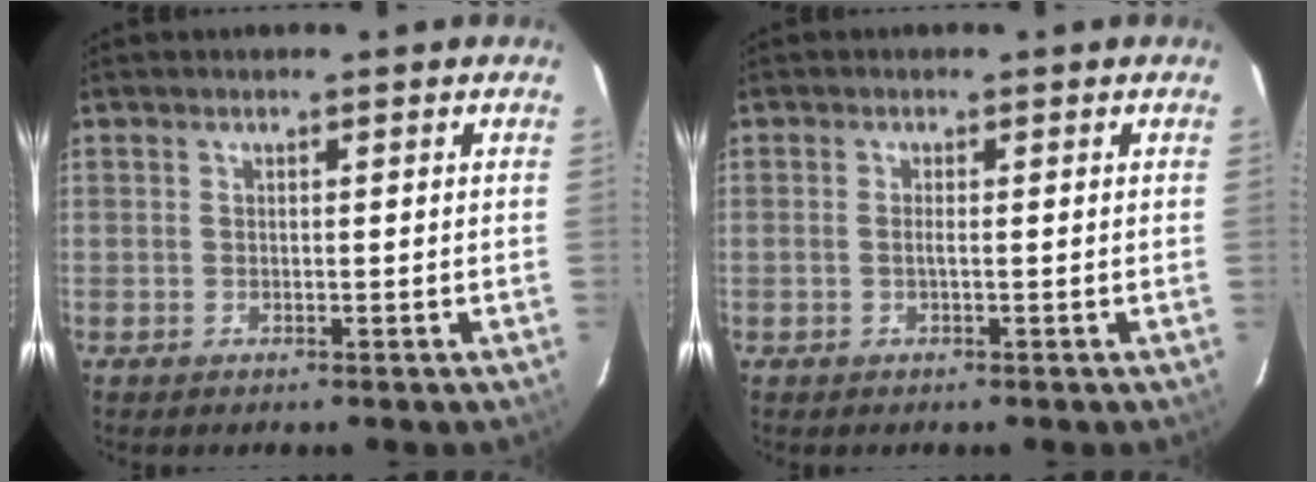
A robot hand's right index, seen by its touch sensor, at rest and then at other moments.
{"total": 1.0, "force": [-0.3, -0.1, 0.9], "torque": [-0.018, 0.001, -0.007]}